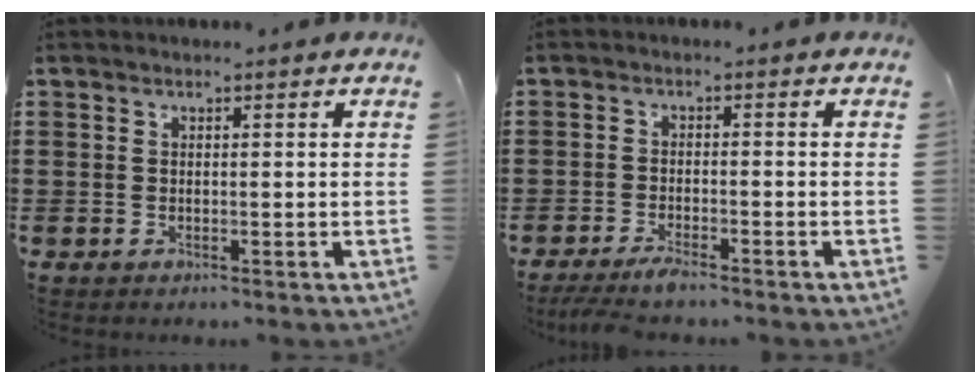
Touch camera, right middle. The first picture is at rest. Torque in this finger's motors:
{"motor_torque": [1.11, 0.48, 0.13, 0.09]}